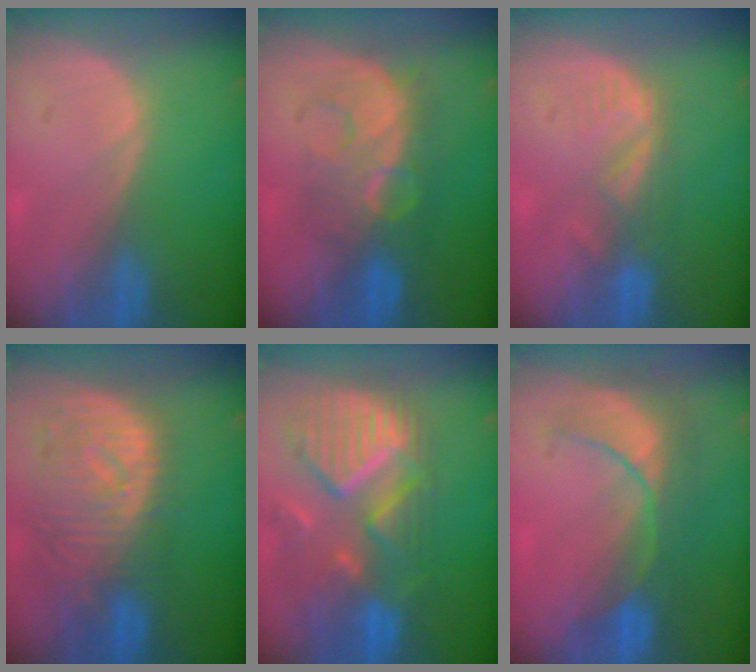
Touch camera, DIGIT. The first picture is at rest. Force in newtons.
{"total": 8.0, "press": 7.9, "slide": 1.5}
{"total": 4.0, "press": 3.6, "slide": 1.7}
{"total": 11.2, "press": 9.7, "slide": 5.5}
{"total": 12.1, "press": 10.5, "slide": 6.0}
{"total": 8.0, "press": 7.9, "slide": 1.6}